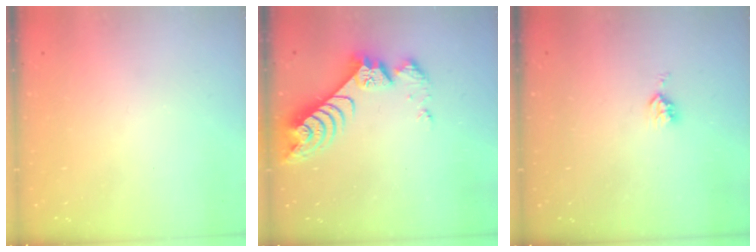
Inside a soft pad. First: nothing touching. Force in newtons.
{"total": 8.8, "press": 8.8, "slide": 0.8}
{"total": 4.4, "press": 4.3, "slide": 0.6}